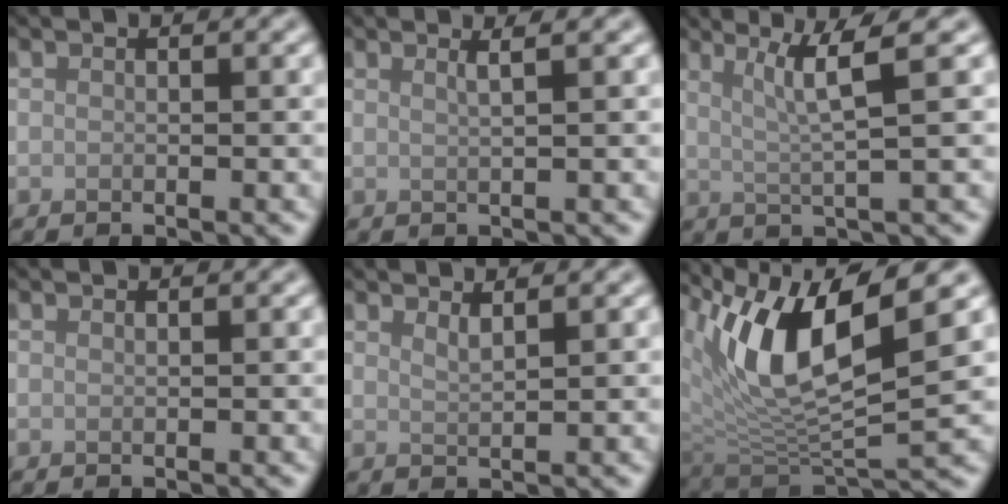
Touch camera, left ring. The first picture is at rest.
{"total": 1.9, "force": [1.1, 0.6, 1.4], "torque": [-0.013, 0.008, 0.002]}
{"total": 3.9, "force": [1.6, 0.2, 3.6], "torque": [-0.065, -0.001, 0.035]}
{"total": 0.0}
{"total": 1.4, "force": [1.1, 0.3, 0.7], "torque": [-0.005, 0.001, 0.017]}
{"total": 10.1, "force": [4.2, 3.6, 8.5], "torque": [-0.159, -0.006, 0.078]}